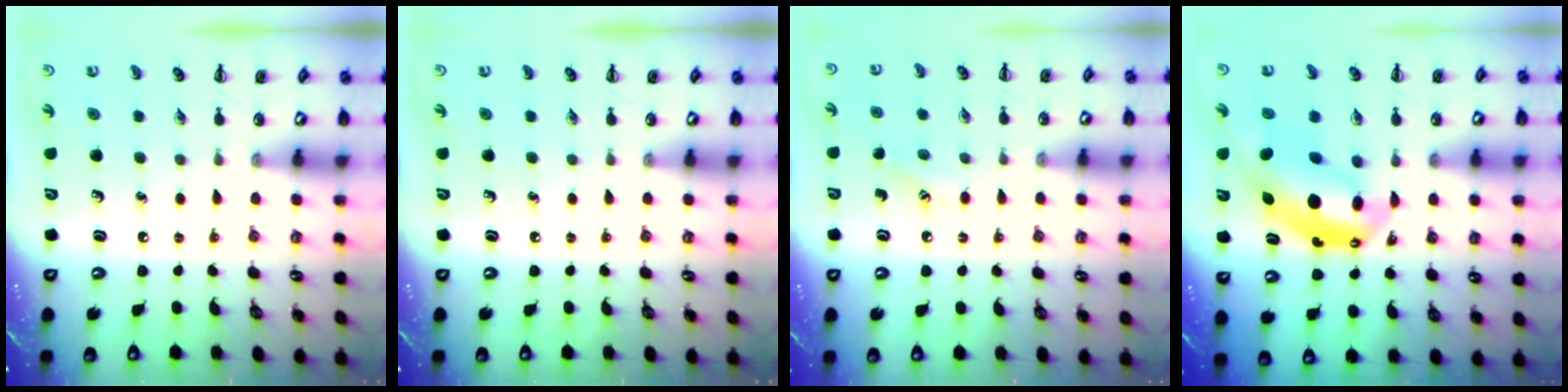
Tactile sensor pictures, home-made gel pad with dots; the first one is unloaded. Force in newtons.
{"total": 0.0}
{"total": 6.0, "press": 5.8, "slide": 1.7}
{"total": 11.5, "press": 11.1, "slide": 3.1}